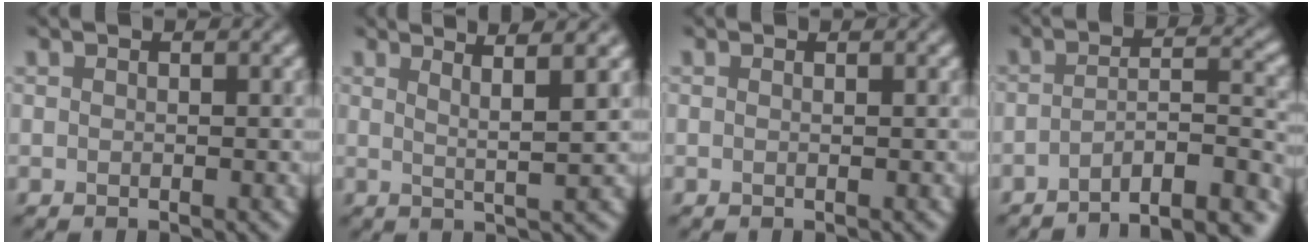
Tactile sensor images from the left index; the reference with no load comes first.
{"total": 4.1, "force": [2.5, 0.2, 3.3], "torque": [-0.063, 0.013, 0.043]}
{"total": 0.8, "force": [0.3, 0.5, 0.6], "torque": [0.003, 0.000, -0.014]}
{"total": 9.1, "force": [-7.2, 2.1, 5.2], "torque": [-0.061, 0.010, -0.084]}